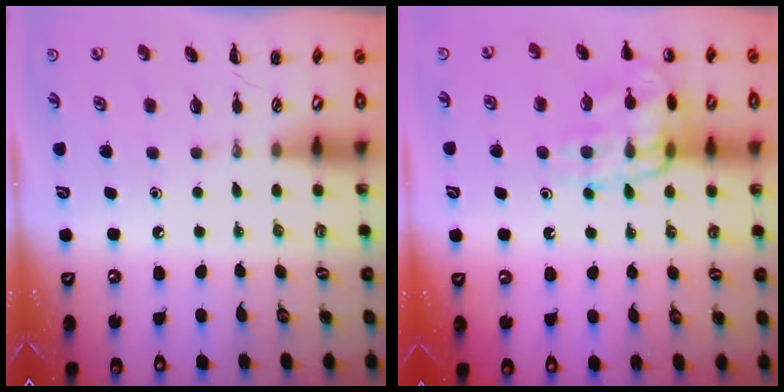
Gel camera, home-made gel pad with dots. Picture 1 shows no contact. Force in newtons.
{"total": 15.5, "press": 15.5, "slide": 0.2}